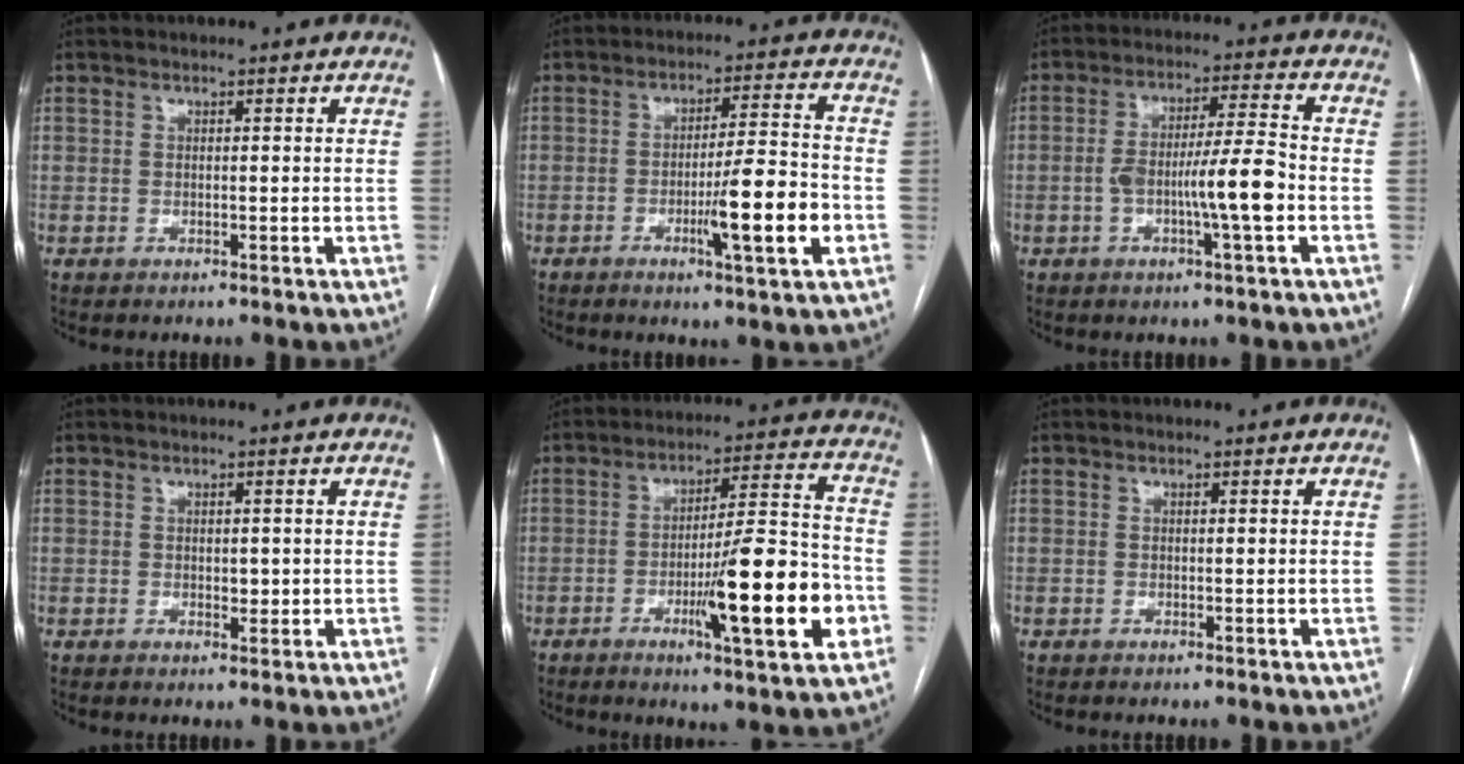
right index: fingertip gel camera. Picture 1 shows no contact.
{"total": 10.4, "force": [-3.3, 0.3, 9.8], "torque": [-0.151, -0.006, -0.052]}
{"total": 9.3, "force": [-2.4, 0.3, 9.0], "torque": [-0.158, 0.009, -0.042]}
{"total": 1.6, "force": [0.1, 1.0, 1.2], "torque": [-0.016, -0.002, 0.003]}
{"total": 16.5, "force": [-5.2, 1.4, 15.6], "torque": [-0.240, -0.004, -0.076]}
{"total": 0.0}